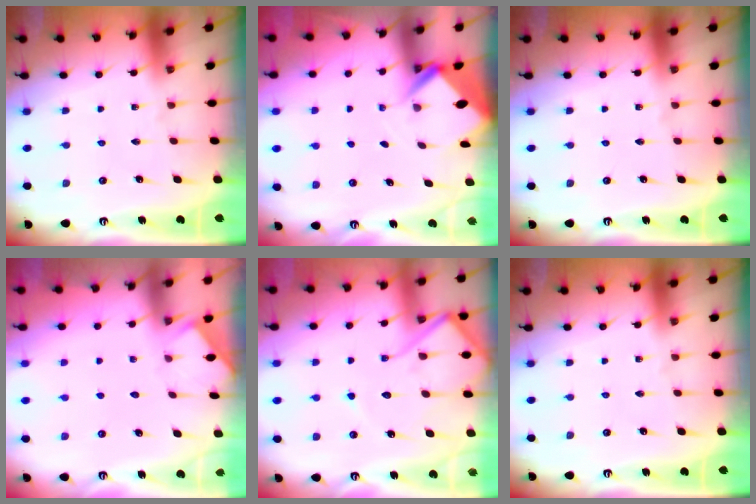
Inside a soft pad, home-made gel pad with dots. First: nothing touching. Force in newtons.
{"total": 2.7, "press": 2.7, "slide": 0.1}
{"total": 0.0}
{"total": 1.2, "press": 1.2, "slide": 0.2}
{"total": 10.9, "press": 10.9, "slide": 1.0}
{"total": 0.0}